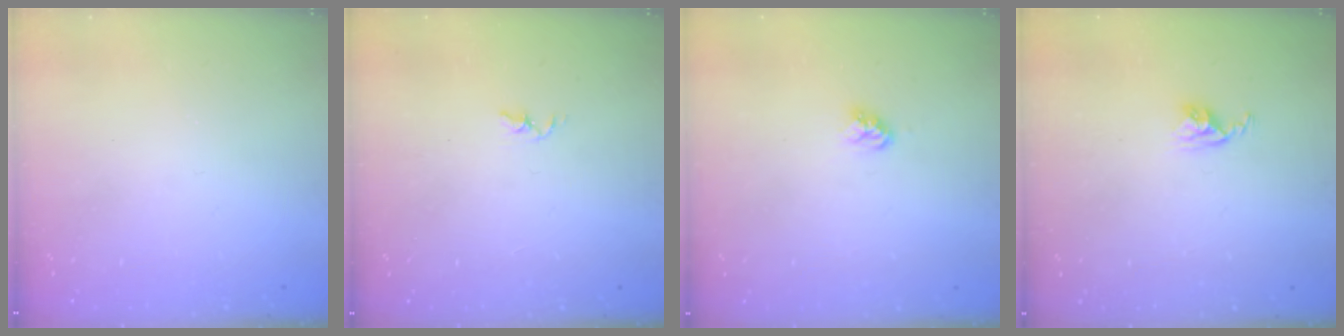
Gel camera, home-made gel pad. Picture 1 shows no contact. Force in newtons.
{"total": 1.8, "press": 1.7, "slide": 0.3}
{"total": 3.9, "press": 3.8, "slide": 0.5}
{"total": 3.9, "press": 3.9, "slide": 0.2}